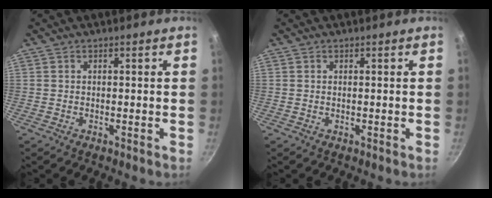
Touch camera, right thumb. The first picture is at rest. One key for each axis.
{"total": 0.0}